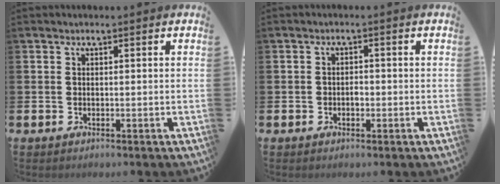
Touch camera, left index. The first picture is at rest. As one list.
[{"total": 1.2, "force": [-0.4, 0.9, 0.8], "torque": [-0.002, -0.002, -0.012]}]